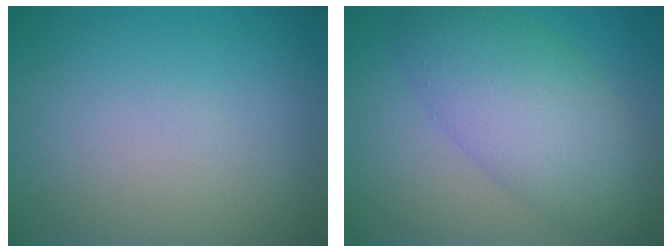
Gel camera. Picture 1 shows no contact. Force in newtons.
{"total": 7.2, "press": 7.2, "slide": 0.1}